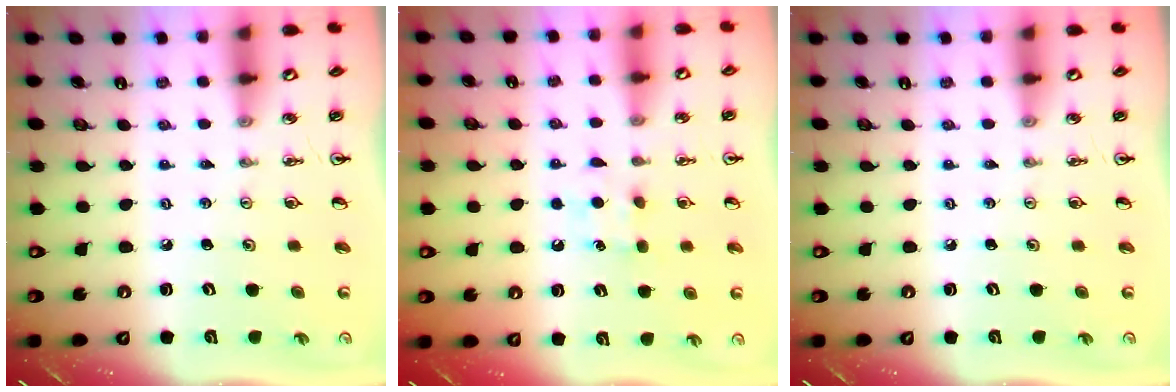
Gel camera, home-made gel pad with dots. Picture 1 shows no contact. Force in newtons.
{"total": 5.6, "press": 5.5, "slide": 0.7}
{"total": 0.0}